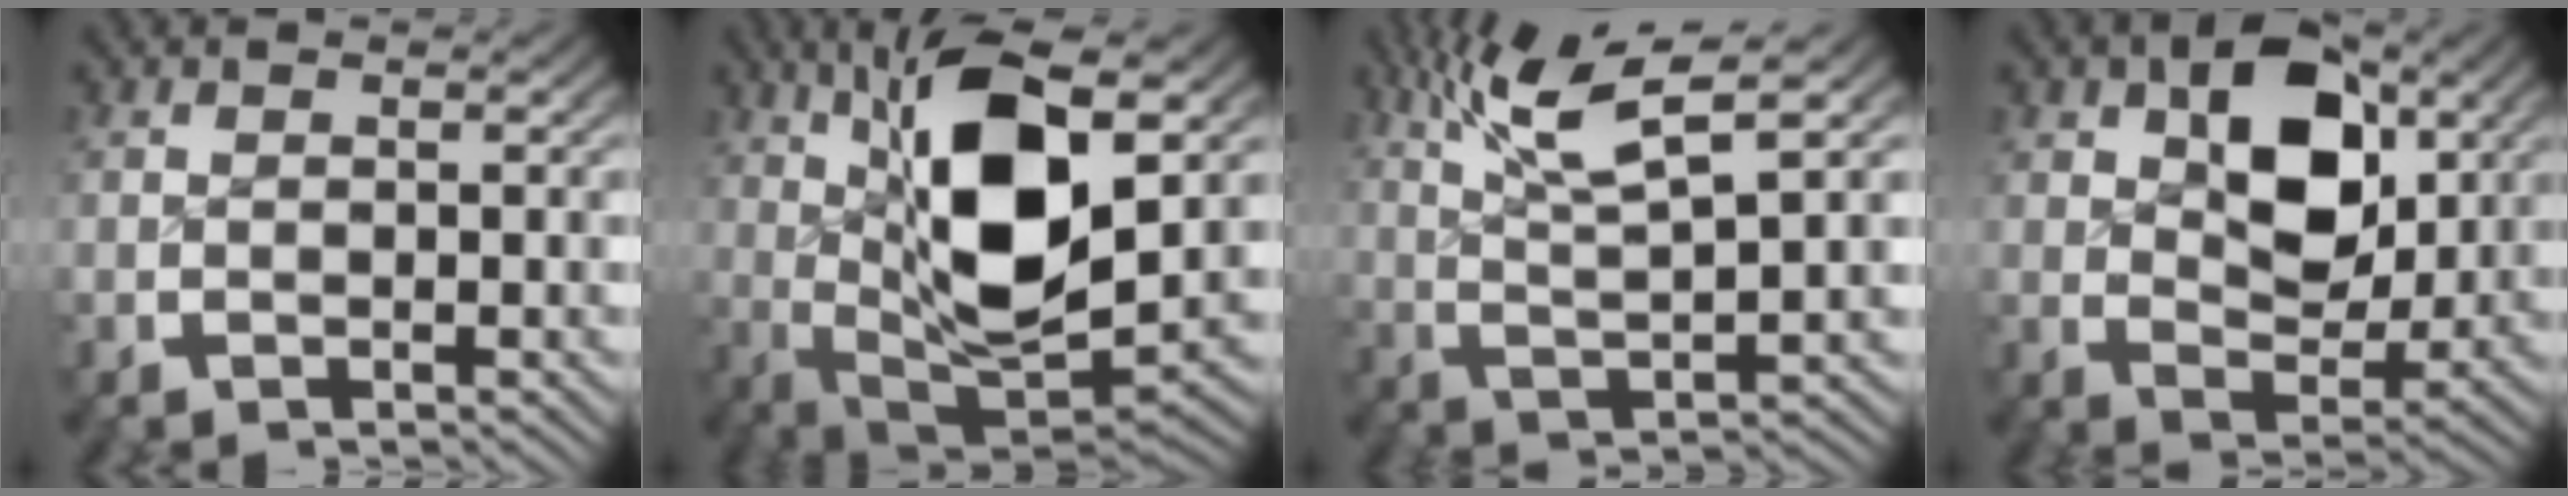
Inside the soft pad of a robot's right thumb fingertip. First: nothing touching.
{"total": 14.7, "force": [1.3, 7.5, 12.6], "torque": [-0.236, -0.038, 0.042]}
{"total": 9.0, "force": [4.3, 3.6, 7.1], "torque": [-0.135, -0.001, 0.071]}
{"total": 7.6, "force": [1.9, 4.8, 5.6], "torque": [-0.083, -0.024, 0.041]}